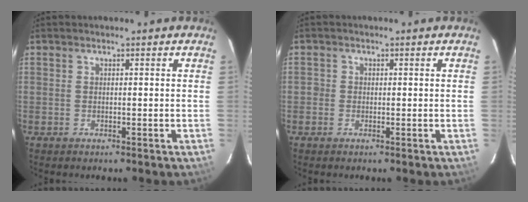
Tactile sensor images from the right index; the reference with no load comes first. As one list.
[{"total": 1.2, "force": [-0.5, 1.1, 0.1], "torque": [-0.002, 0.000, -0.011]}]